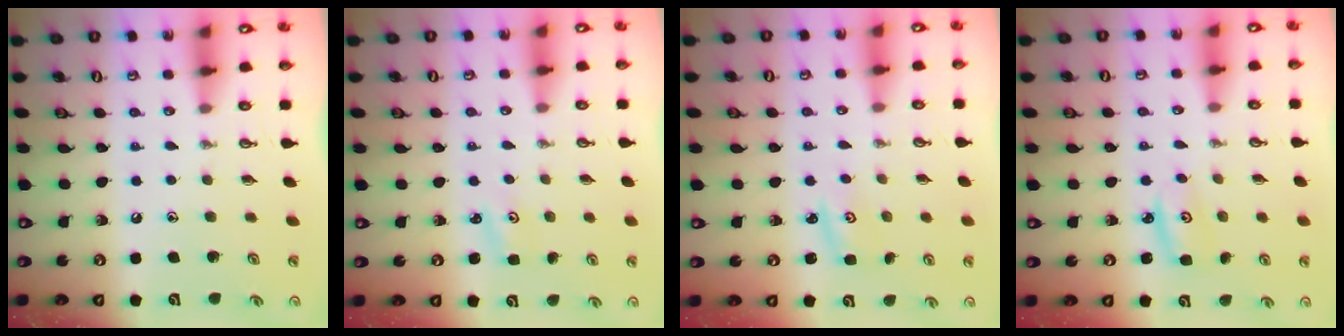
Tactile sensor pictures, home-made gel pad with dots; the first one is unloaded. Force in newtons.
{"total": 2.0, "press": 2.0, "slide": 0.3}
{"total": 2.3, "press": 2.3, "slide": 0.3}
{"total": 2.9, "press": 2.9, "slide": 0.3}